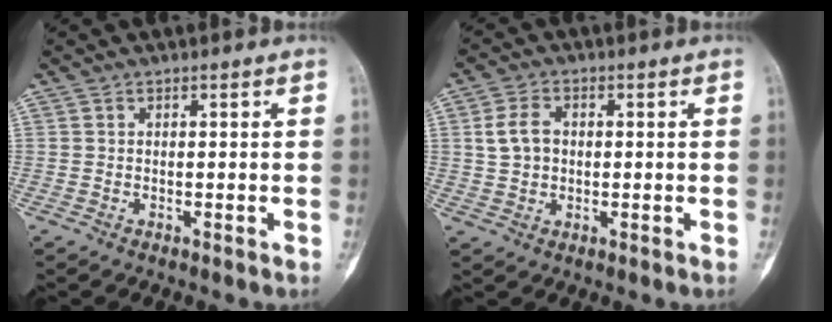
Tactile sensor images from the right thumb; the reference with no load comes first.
{"total": 5.1, "force": [0.7, 3.9, 3.3], "torque": [-0.058, 0.009, 0.013]}